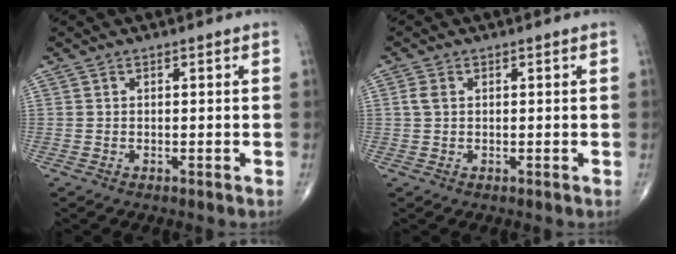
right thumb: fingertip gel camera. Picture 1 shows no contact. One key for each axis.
{"total": 1.8, "fx": 0.4, "fy": 1.2, "fz": 1.3, "tx": -0.032, "ty": 0.005, "tz": 0.008}